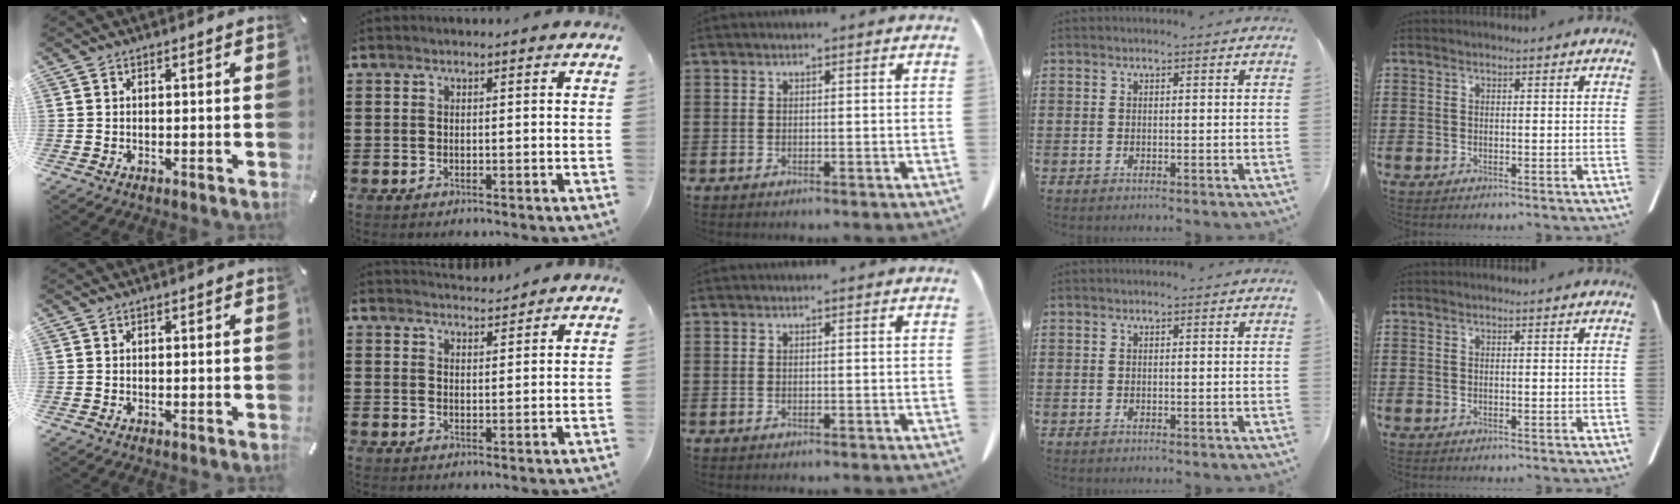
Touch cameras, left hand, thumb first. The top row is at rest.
{"index": {"total": 2.7, "force": [2.7, 0.1, -0.1], "torque": [-0.006, -0.007, 0.051]}}